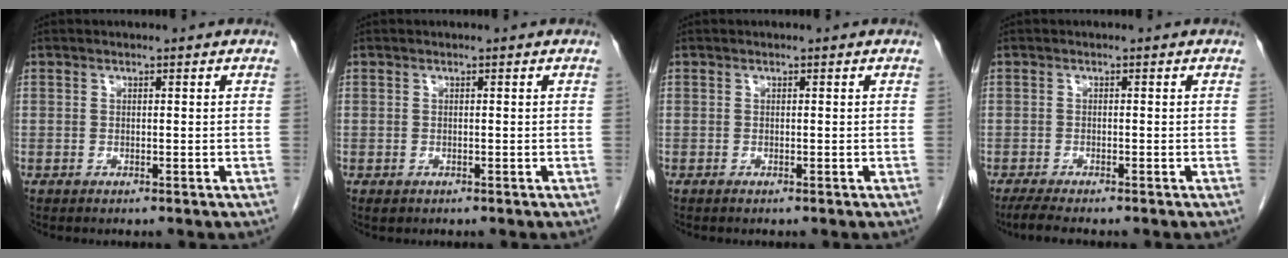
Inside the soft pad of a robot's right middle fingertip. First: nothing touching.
{"total": 0.6, "force": [-0.3, 0.4, 0.2], "torque": [-0.006, 0.002, 0.000]}
{"total": 0.0}
{"total": 3.6, "force": [-2.9, 0.2, 2.0], "torque": [-0.039, -0.009, -0.047]}